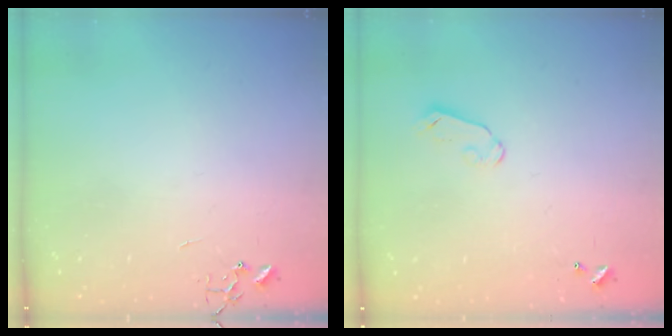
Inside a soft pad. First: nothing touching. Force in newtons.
{"total": 4.1, "press": 4.0, "slide": 0.4}